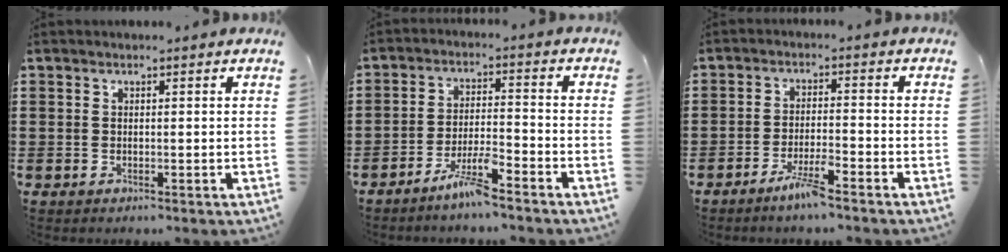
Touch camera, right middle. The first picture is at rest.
{"total": 5.5, "force": [-4.5, 0.3, 3.3], "torque": [-0.075, -0.008, -0.088]}
{"total": 4.4, "force": [-3.3, 0.2, 2.9], "torque": [-0.060, -0.004, -0.062]}